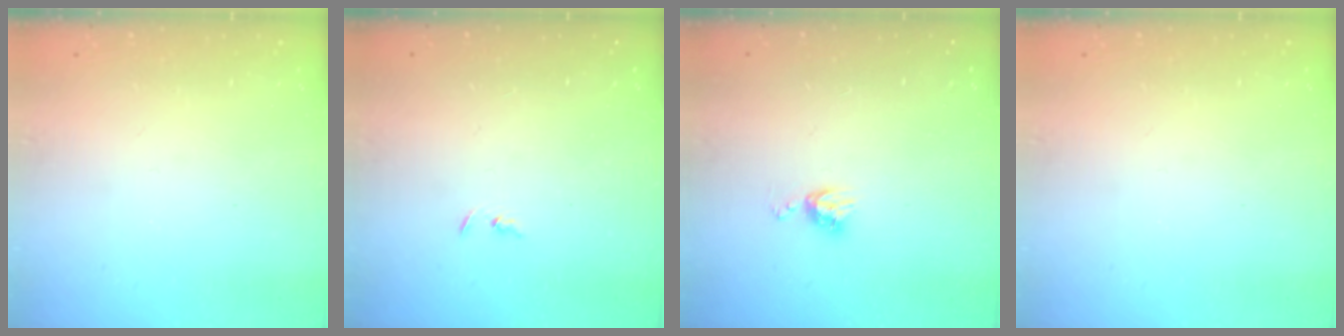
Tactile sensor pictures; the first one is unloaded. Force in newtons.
{"total": 1.3, "press": 1.2, "slide": 0.3}
{"total": 6.1, "press": 6.1, "slide": 0.6}
{"total": 0.0}